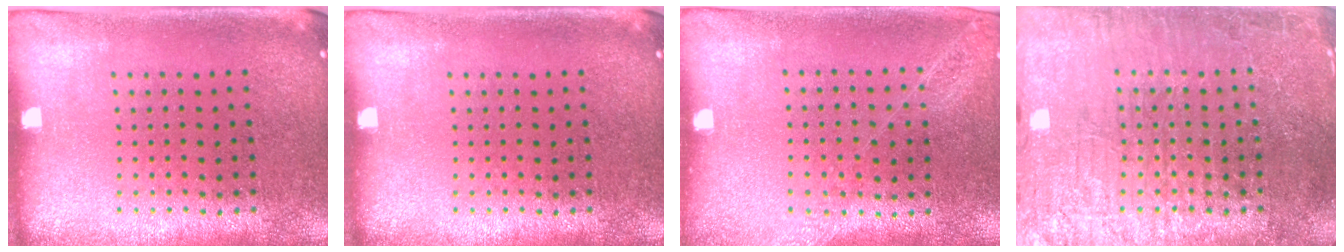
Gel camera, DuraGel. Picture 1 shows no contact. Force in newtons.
{"total": 0.0}
{"total": 1.2, "press": 1.1, "slide": 0.1}
{"total": 7.1, "press": 7.1, "slide": 1.1}